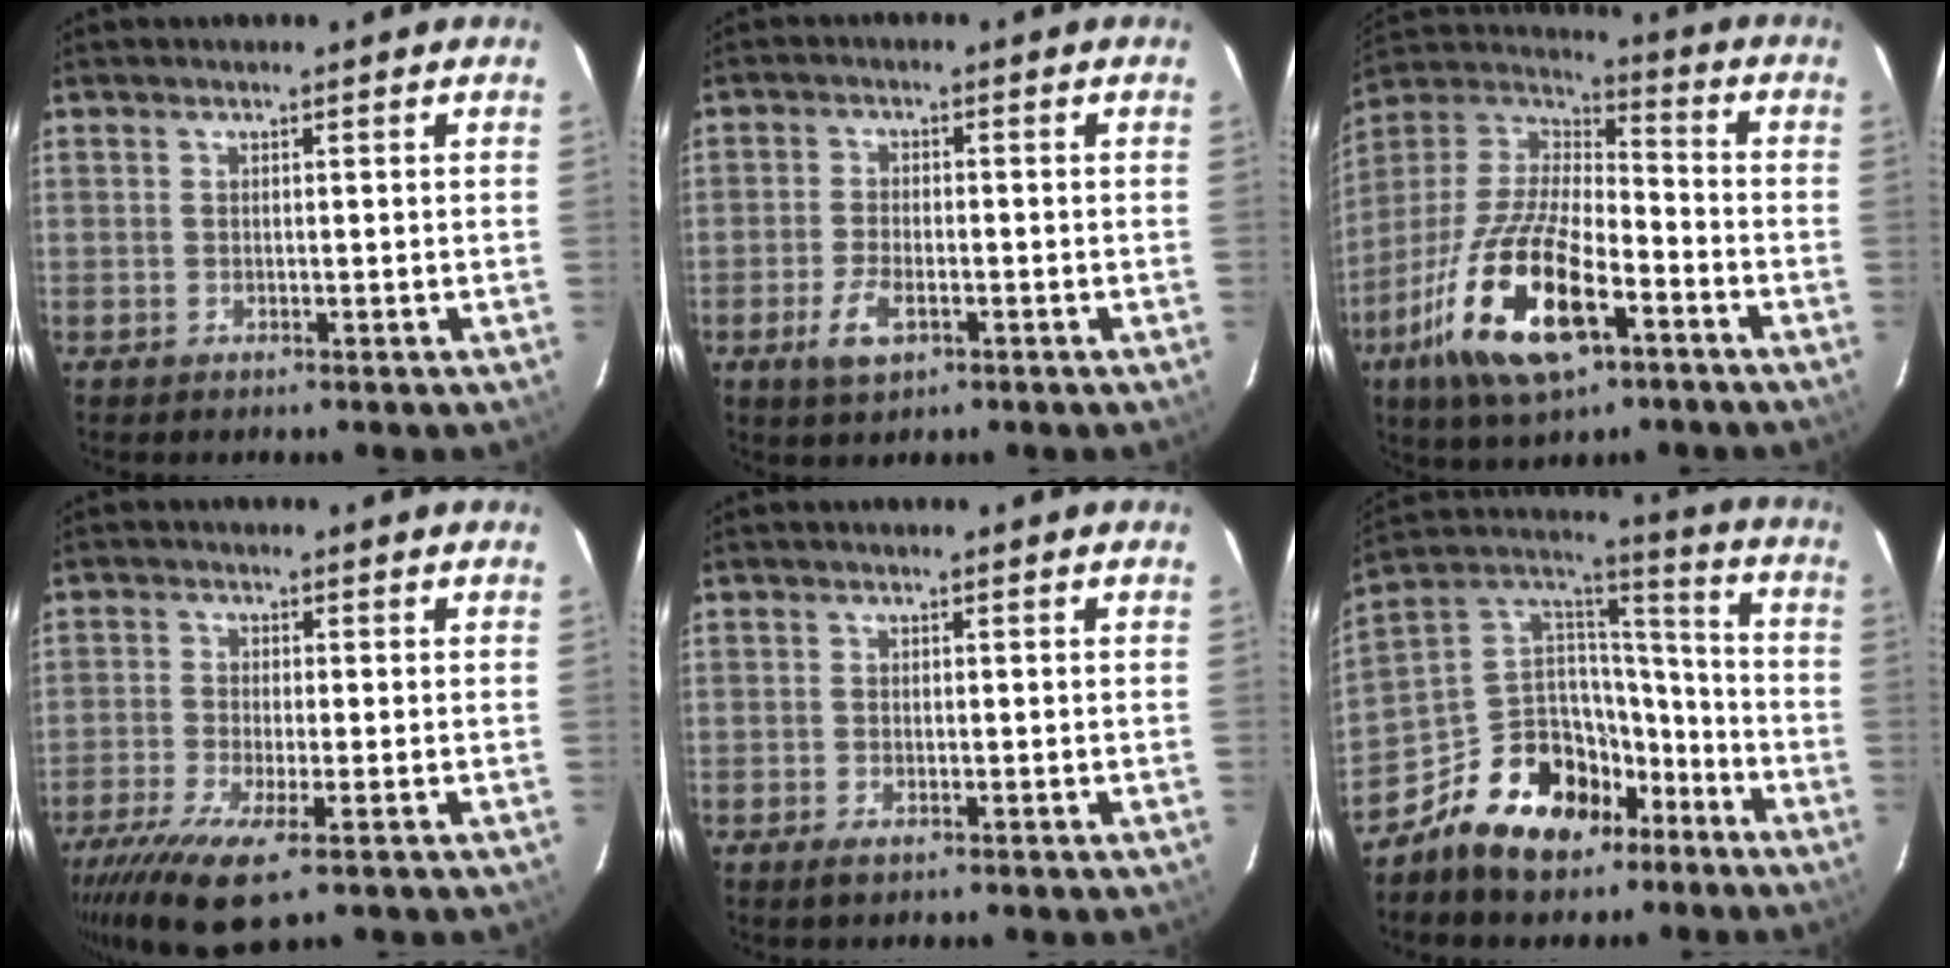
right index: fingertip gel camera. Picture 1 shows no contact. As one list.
[{"total": 6.0, "force": [-2.9, 2.9, 4.4], "torque": [-0.100, -0.002, -0.054]}, {"total": 21.5, "force": [-10.2, 8.6, 16.9], "torque": [-0.347, -0.031, -0.187]}, {"total": 10.4, "force": [-6.1, 2.3, 8.1], "torque": [-0.184, -0.037, -0.114]}, {"total": 1.4, "force": [-0.8, 0.6, 0.9], "torque": [-0.020, -0.004, -0.016]}, {"total": 18.6, "force": [-10.9, 11.8, 9.3], "torque": [-0.191, 0.052, -0.169]}]